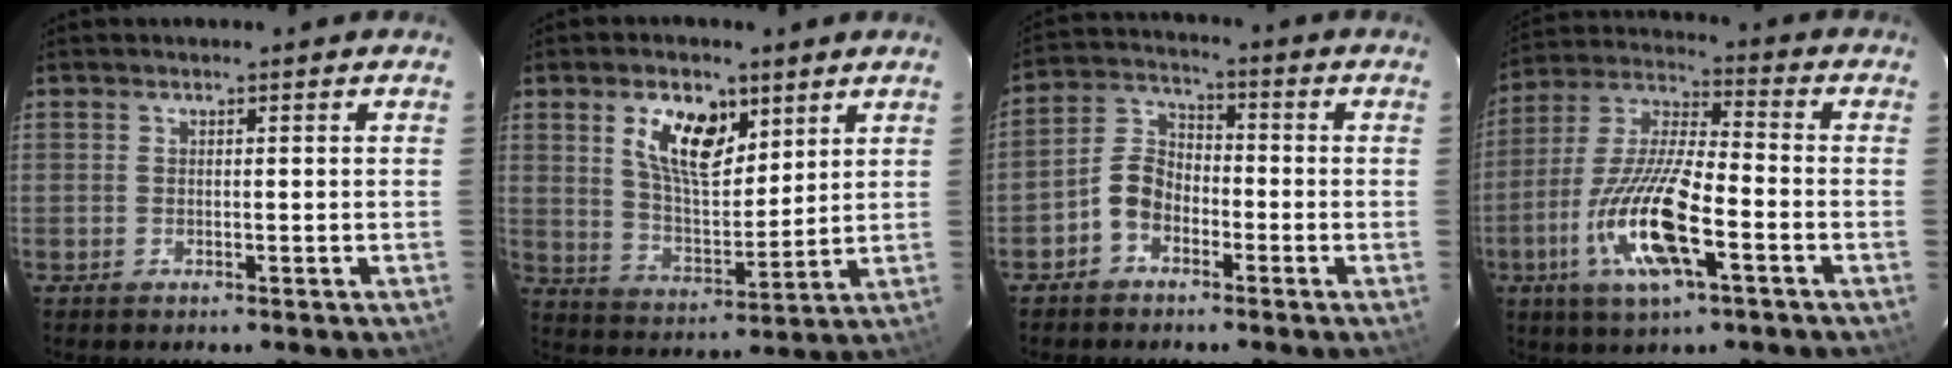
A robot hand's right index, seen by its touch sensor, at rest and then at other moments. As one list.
[{"total": 11.4, "force": [5.6, 5.7, 8.1], "torque": [-0.146, 0.008, 0.107]}, {"total": 6.5, "force": [-3.4, 4.4, 3.2], "torque": [-0.071, 0.023, -0.071]}, {"total": 16.4, "force": [-6.3, 4.3, 14.5], "torque": [-0.303, -0.016, -0.126]}]